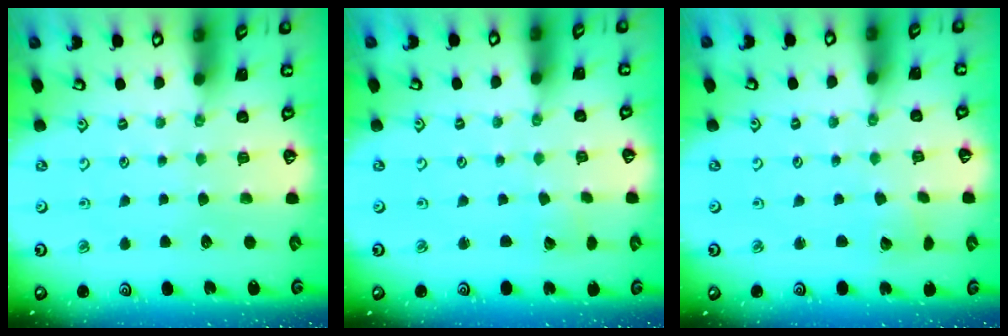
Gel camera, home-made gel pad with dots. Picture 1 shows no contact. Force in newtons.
{"total": 1.8, "press": 1.8, "slide": 0.1}
{"total": 3.3, "press": 3.3, "slide": 0.1}